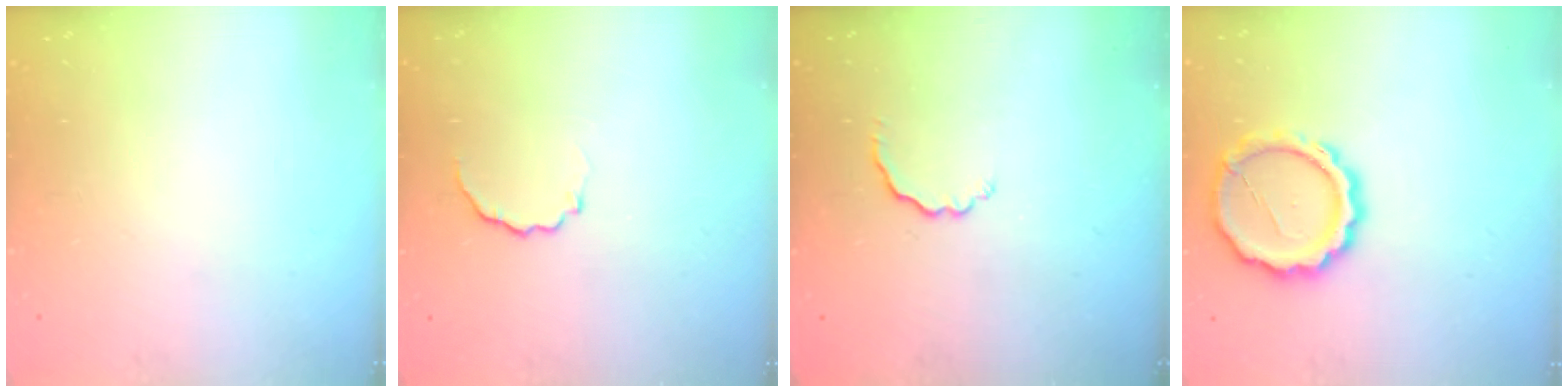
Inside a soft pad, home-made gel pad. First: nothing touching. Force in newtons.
{"total": 4.0, "press": 3.9, "slide": 0.7}
{"total": 2.7, "press": 2.6, "slide": 0.8}
{"total": 12.9, "press": 12.6, "slide": 2.5}